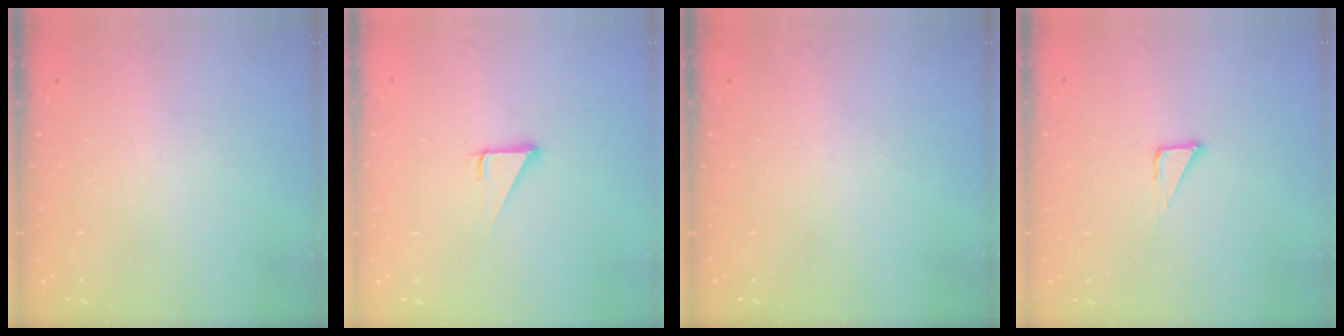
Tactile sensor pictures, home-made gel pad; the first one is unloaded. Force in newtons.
{"total": 2.9, "press": 2.9, "slide": 0.1}
{"total": 0.0}
{"total": 3.3, "press": 3.3, "slide": 0.2}